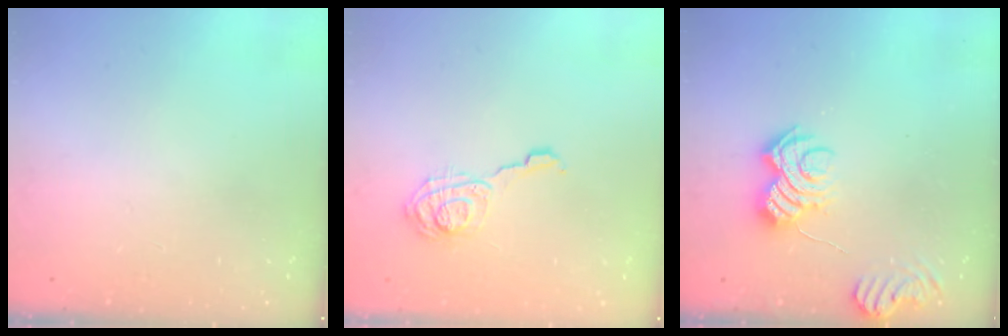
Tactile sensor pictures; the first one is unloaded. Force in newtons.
{"total": 10.2, "press": 10.2, "slide": 0.2}
{"total": 7.5, "press": 7.5, "slide": 0.4}